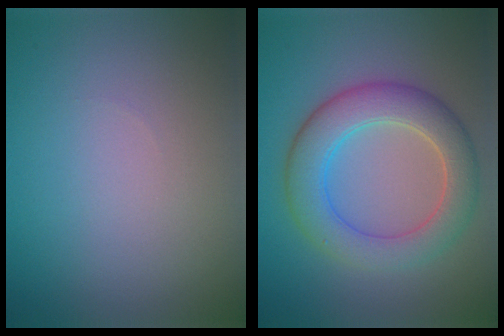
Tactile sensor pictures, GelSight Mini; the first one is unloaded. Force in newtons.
{"total": 5.9, "press": 5.9, "slide": 0.4}